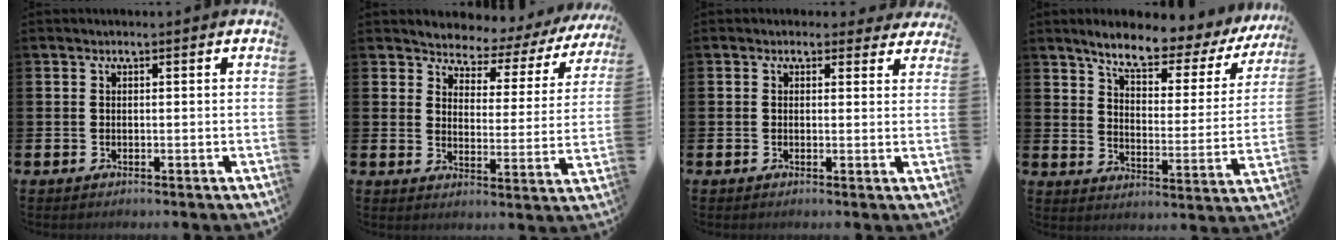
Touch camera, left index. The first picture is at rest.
{"total": 3.8, "force": [3.5, 1.7, 0.0], "torque": [-0.021, -0.037, 0.050]}
{"total": 1.6, "force": [1.1, 1.1, 0.1], "torque": [0.004, 0.000, 0.016]}
{"total": 7.4, "force": [6.4, 1.6, 3.3], "torque": [-0.089, -0.041, 0.104]}